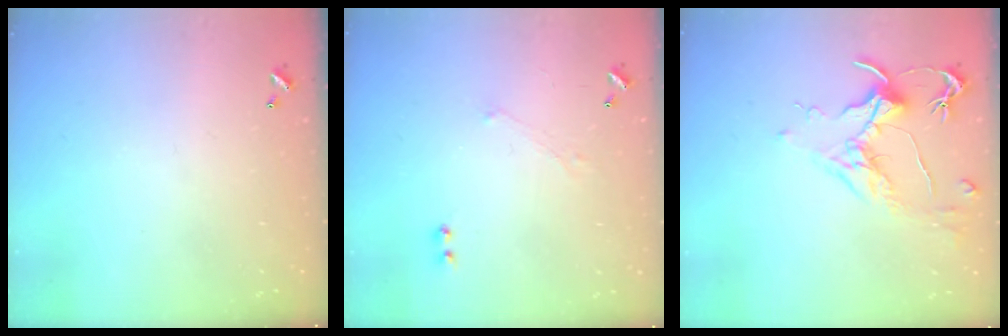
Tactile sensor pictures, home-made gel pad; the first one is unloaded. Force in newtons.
{"total": 1.0, "press": 0.9, "slide": 0.5}
{"total": 1.8, "press": 1.6, "slide": 0.9}